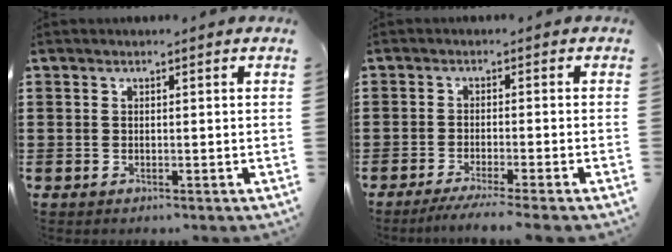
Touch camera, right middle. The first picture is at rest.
{"total": 2.8, "force": [-2.4, -0.5, 1.5], "torque": [-0.032, -0.008, -0.047]}